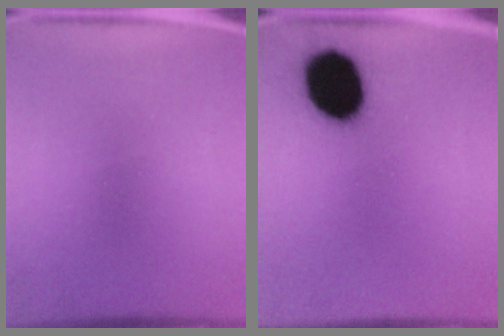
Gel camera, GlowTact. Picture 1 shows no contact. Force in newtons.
{"total": 17.7}